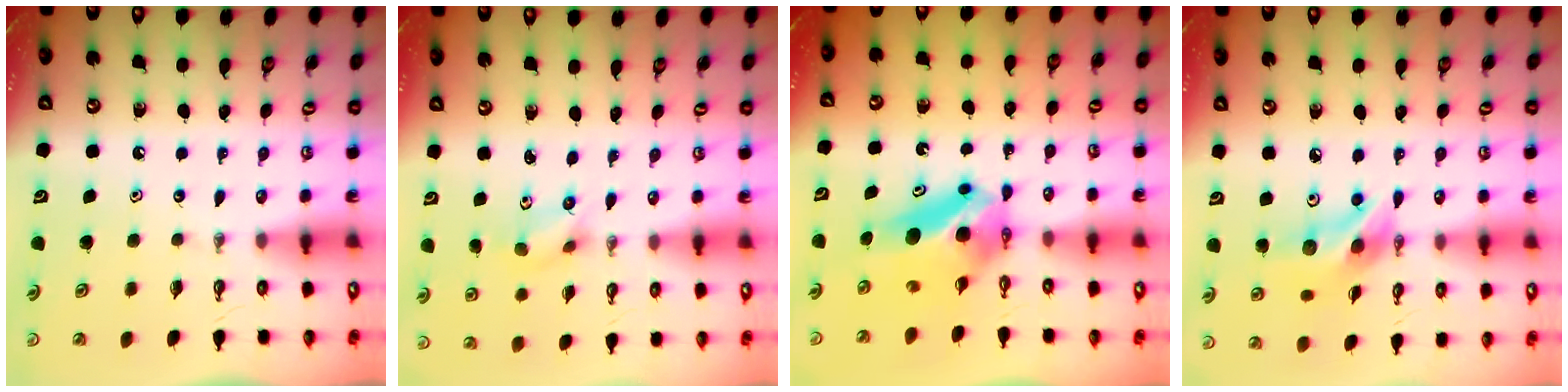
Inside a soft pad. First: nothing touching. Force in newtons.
{"total": 2.1, "press": 1.9, "slide": 0.9}
{"total": 6.9, "press": 6.6, "slide": 2.1}
{"total": 12.9, "press": 12.8, "slide": 1.0}